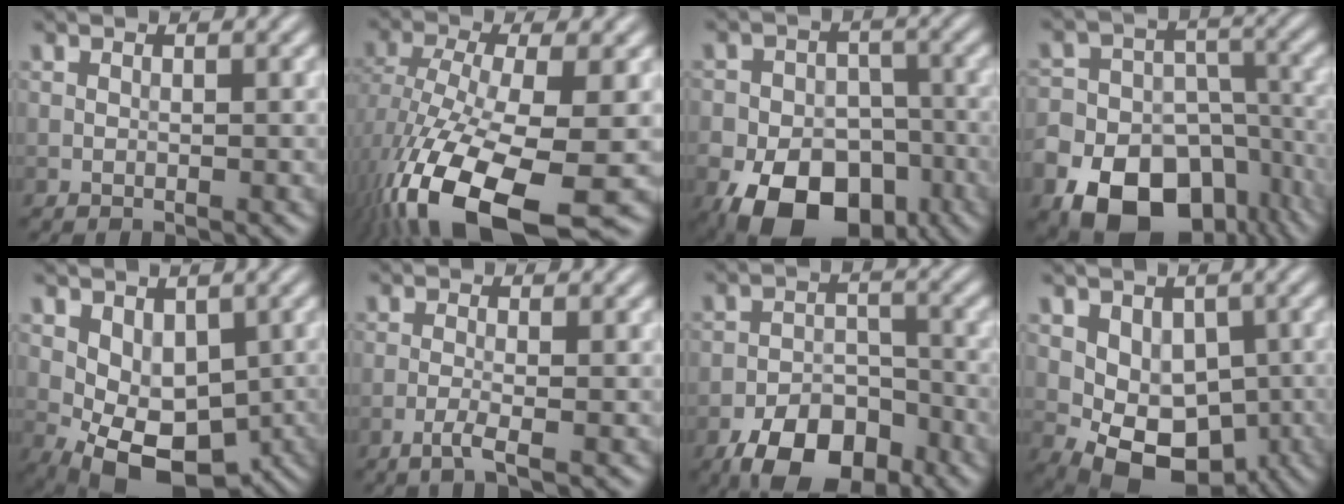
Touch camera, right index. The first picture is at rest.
{"total": 15.5, "force": [-7.2, 5.5, 12.5], "torque": [-0.253, -0.028, -0.114]}
{"total": 13.9, "force": [-7.7, 9.4, 6.8], "torque": [-0.099, -0.044, -0.131]}
{"total": 18.3, "force": [-10.3, 13.5, 6.9], "torque": [-0.127, -0.062, -0.176]}
{"total": 7.6, "force": [-1.3, 4.9, 5.7], "torque": [-0.089, -0.016, -0.009]}
{"total": 2.0, "force": [-1.0, 0.3, 1.6], "torque": [-0.031, 0.002, -0.029]}
{"total": 7.3, "force": [-4.8, 3.8, 4.0], "torque": [-0.060, -0.001, -0.083]}
{"total": 7.4, "force": [-1.4, 5.4, 4.9], "torque": [-0.064, -0.005, -0.019]}